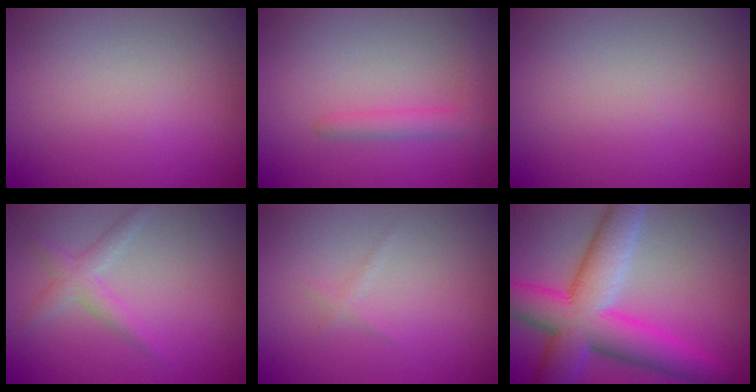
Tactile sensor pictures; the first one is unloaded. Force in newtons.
{"total": 2.0, "press": 2.0, "slide": 0.2}
{"total": 0.0}
{"total": 2.1, "press": 2.1, "slide": 0.1}
{"total": 0.6, "press": 0.6, "slide": 0.1}
{"total": 10.3, "press": 10.3, "slide": 0.2}